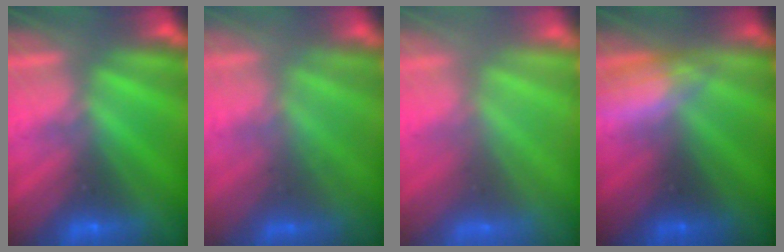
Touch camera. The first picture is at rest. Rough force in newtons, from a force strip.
{"total": 2.2}
{"total": 7.5}
{"total": 2.9}